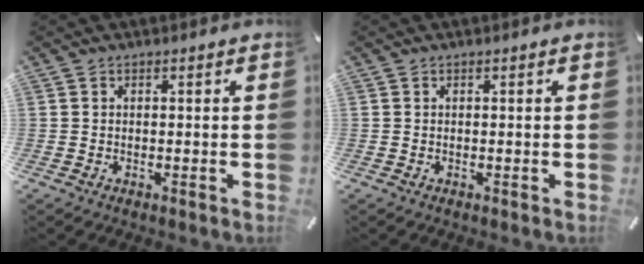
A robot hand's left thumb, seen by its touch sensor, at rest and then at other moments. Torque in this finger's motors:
{"motor_torque": [-0.26, -0.12, -0.02, 0.11, 0.01]}